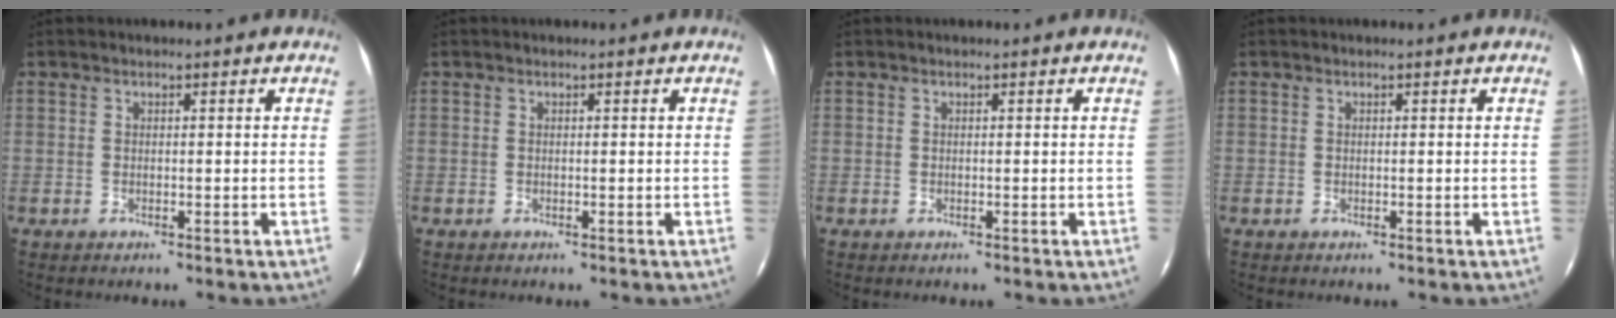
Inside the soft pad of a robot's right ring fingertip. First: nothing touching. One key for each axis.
{"total": 0.0}
{"total": 0.0}
{"total": 0.0}